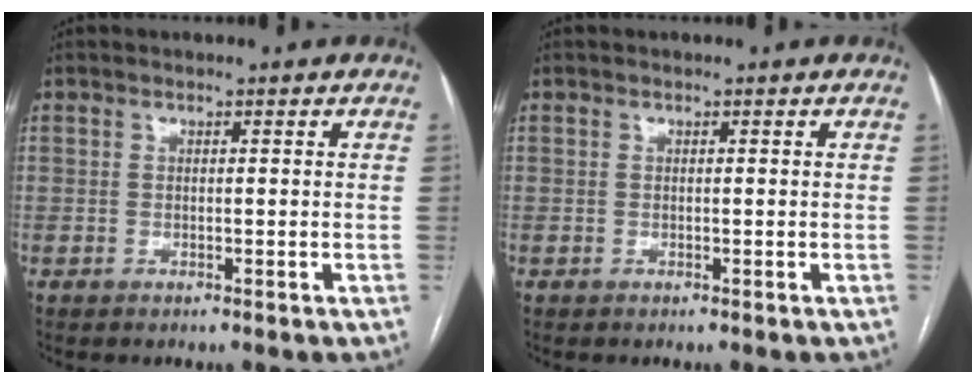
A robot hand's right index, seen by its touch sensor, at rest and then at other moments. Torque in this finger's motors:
{"motor_torque": [0.00, 0.00, 0.00, 0.00]}